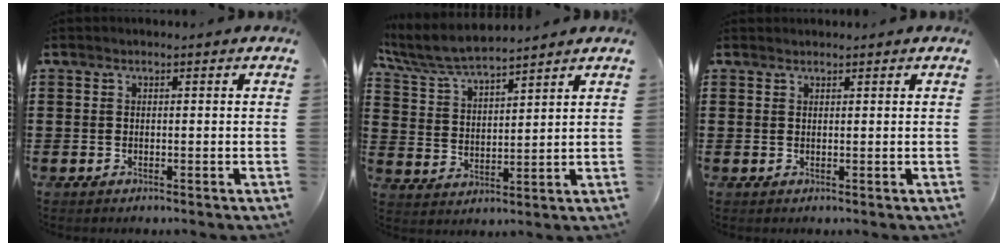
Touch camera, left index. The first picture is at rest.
{"total": 6.6, "force": [6.1, 0.6, 2.5], "torque": [-0.071, -0.026, 0.107]}
{"total": 0.7, "force": [0.7, 0.2, 0.0], "torque": [-0.002, 0.000, 0.014]}